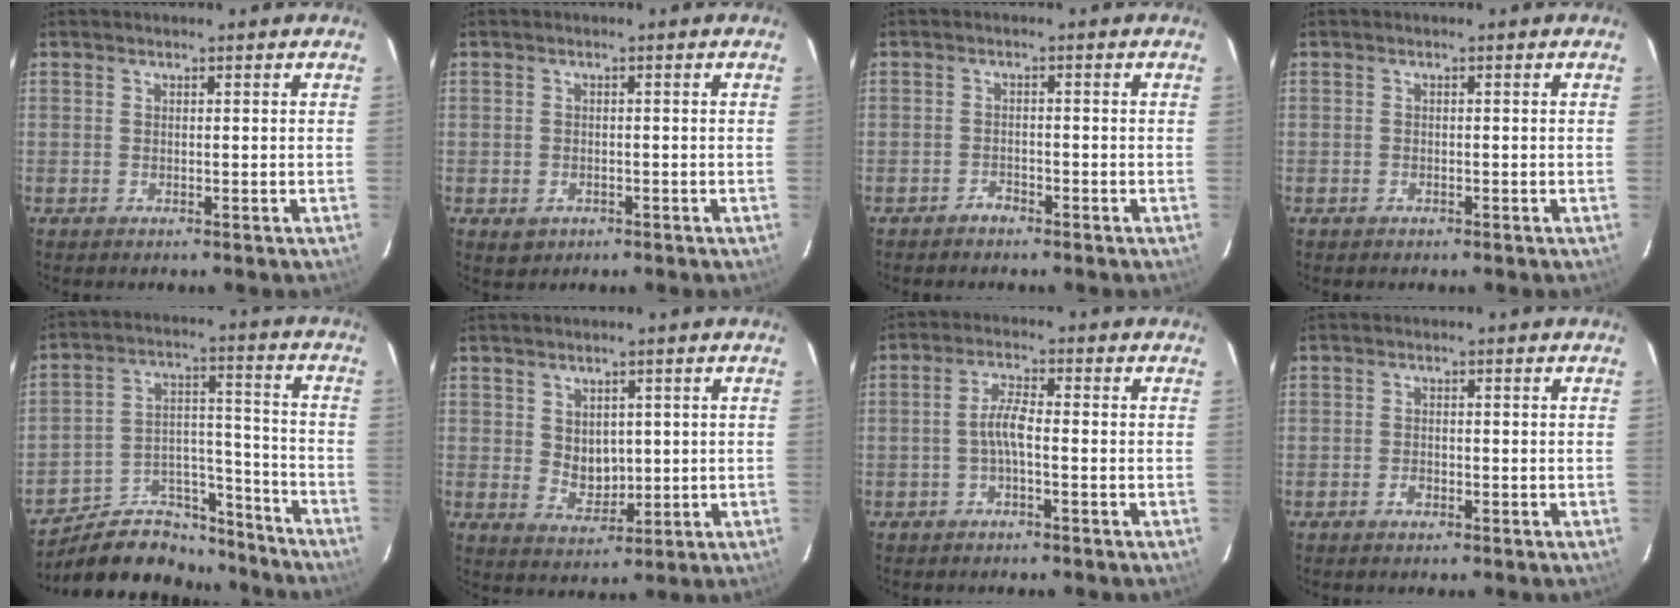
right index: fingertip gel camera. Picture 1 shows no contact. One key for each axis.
{"total": 2.7, "fx": -1.1, "fy": 2.3, "fz": 1.0, "tx": -0.023, "ty": 0.000, "tz": -0.009}
{"total": 1.7, "fx": -1.6, "fy": 0.6, "fz": 0.3, "tx": -0.008, "ty": 0.003, "tz": -0.028}
{"total": 0.9, "fx": -0.6, "fy": 0.6, "fz": 0.1, "tx": -0.002, "ty": 0.003, "tz": -0.010}
{"total": 17.1, "fx": -15.0, "fy": 7.3, "fz": 3.8, "tx": -0.070, "ty": 0.063, "tz": -0.226}
{"total": 4.9, "fx": 1.1, "fy": 3.9, "fz": 2.8, "tx": -0.043, "ty": -0.002, "tz": 0.030}
{"total": 3.8, "fx": -1.1, "fy": 0.7, "fz": 3.6, "tx": -0.075, "ty": 0.009, "tz": -0.022}
{"total": 1.6, "fx": -0.8, "fy": 1.0, "fz": 0.9, "tx": -0.017, "ty": 0.001, "tz": -0.015}